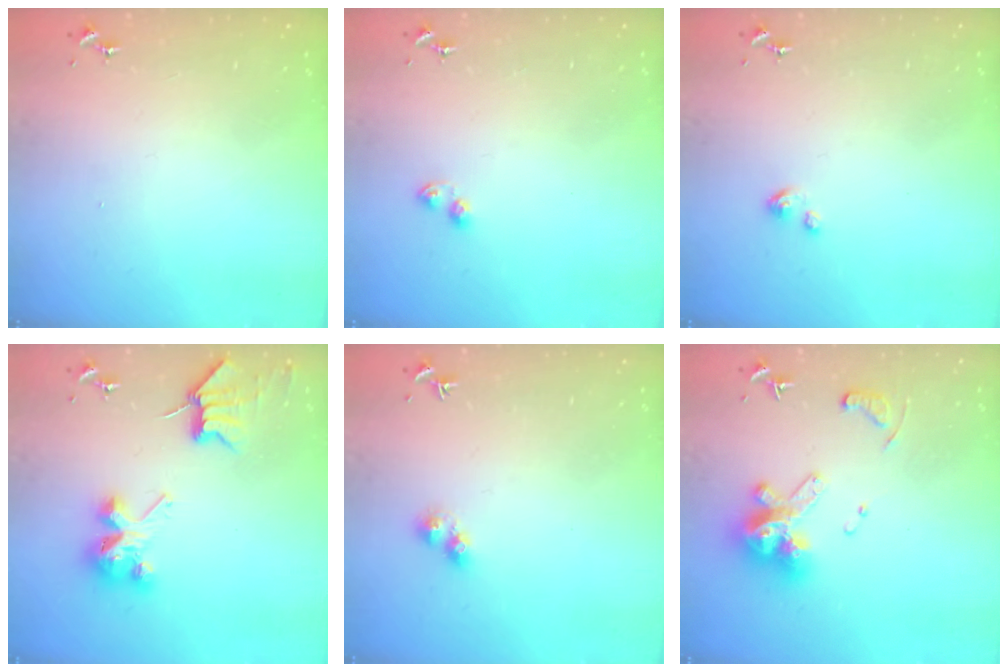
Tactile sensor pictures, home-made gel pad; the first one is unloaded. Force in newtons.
{"total": 3.7, "press": 3.7, "slide": 0.4}
{"total": 4.3, "press": 4.2, "slide": 0.3}
{"total": 7.2, "press": 7.2, "slide": 0.2}
{"total": 4.7, "press": 4.6, "slide": 0.8}
{"total": 14.9, "press": 14.9, "slide": 1.3}